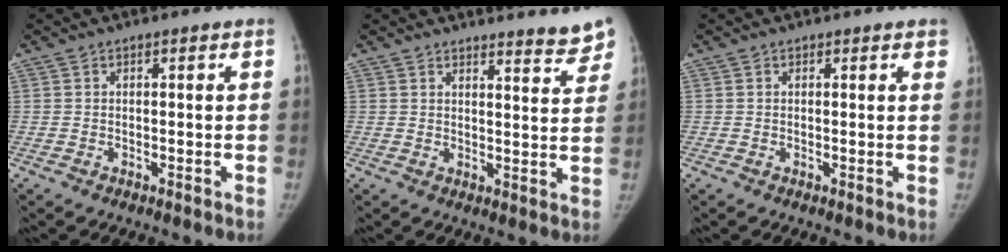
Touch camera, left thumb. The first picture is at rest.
{"total": 6.3, "force": [5.5, 1.0, 2.8], "torque": [-0.012, -0.039, 0.061]}
{"total": 2.0, "force": [1.3, 0.6, 1.4], "torque": [-0.006, 0.002, 0.012]}